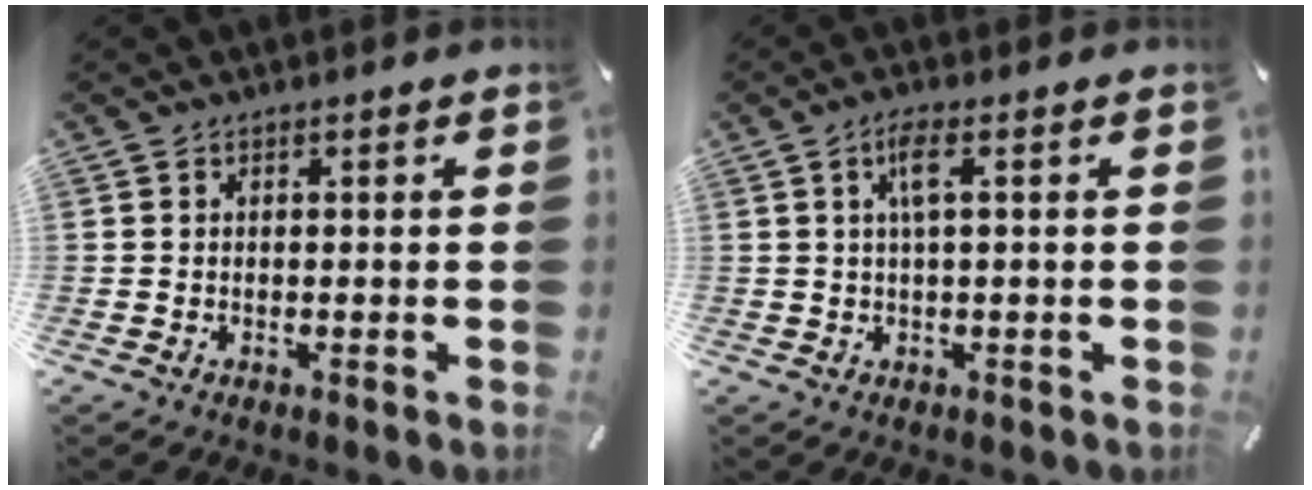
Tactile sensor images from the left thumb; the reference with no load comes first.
{"total": 4.2, "force": [1.0, 0.7, 4.0], "torque": [-0.080, 0.003, 0.015]}